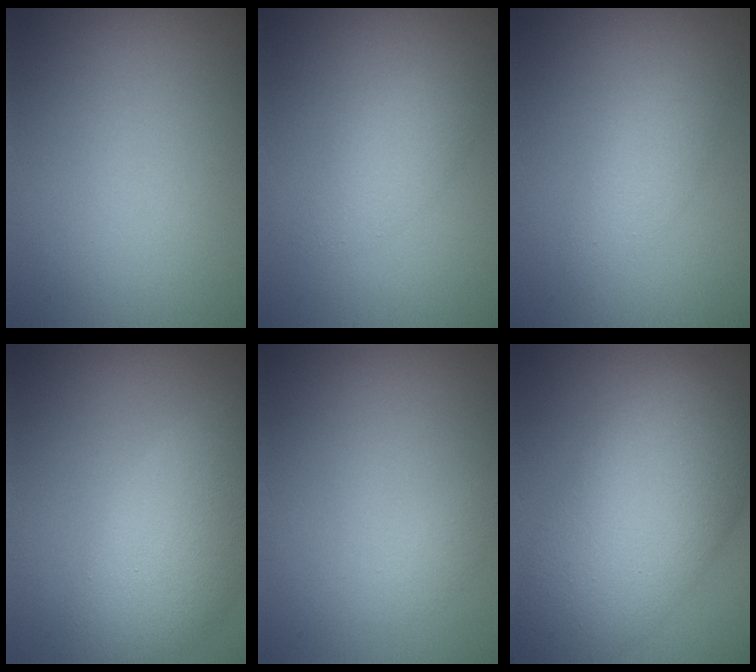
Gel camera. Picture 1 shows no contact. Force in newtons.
{"total": 2.1, "press": 2.1, "slide": 0.0}
{"total": 2.7, "press": 2.7, "slide": 0.2}
{"total": 7.6, "press": 7.6, "slide": 0.5}
{"total": 0.6, "press": 0.6, "slide": 0.1}
{"total": 10.7, "press": 10.7, "slide": 0.3}